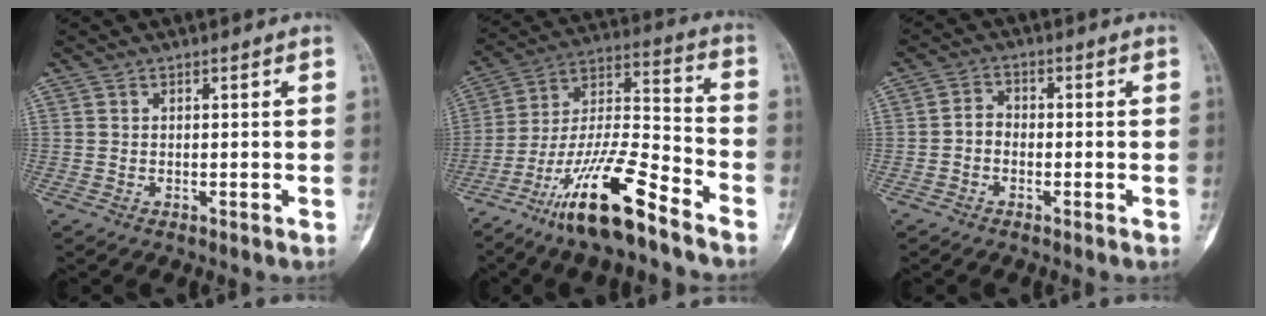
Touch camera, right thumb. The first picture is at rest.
{"total": 18.7, "force": [-12.6, 3.7, 13.3], "torque": [-0.255, 0.076, -0.228]}
{"total": 2.9, "force": [-0.8, 2.3, 1.7], "torque": [-0.019, 0.013, -0.023]}